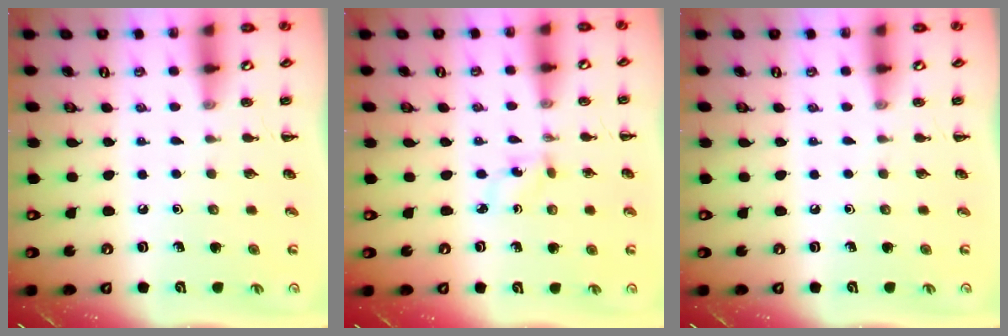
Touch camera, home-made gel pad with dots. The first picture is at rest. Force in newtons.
{"total": 2.5, "press": 2.4, "slide": 0.8}
{"total": 0.0}